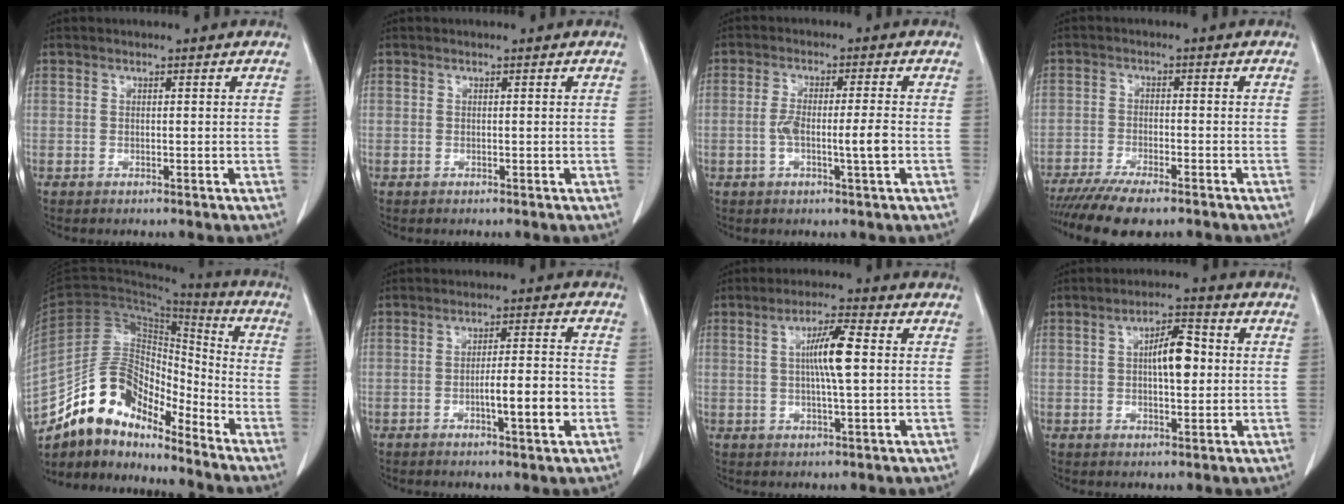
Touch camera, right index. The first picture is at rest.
{"total": 0.0}
{"total": 5.5, "force": [-1.3, 0.2, 5.4], "torque": [-0.106, 0.001, -0.020]}
{"total": 10.6, "force": [-8.5, 1.8, 6.0], "torque": [-0.093, -0.020, -0.136]}
{"total": 14.2, "force": [-11.9, 5.4, 5.5], "torque": [-0.099, 0.051, -0.218]}
{"total": 7.0, "force": [-2.2, 0.7, 6.6], "torque": [-0.102, 0.004, -0.032]}
{"total": 6.7, "force": [0.8, 0.3, 6.7], "torque": [-0.119, 0.002, 0.011]}
{"total": 6.6, "force": [0.6, 2.2, 6.2], "torque": [-0.105, 0.013, 0.009]}